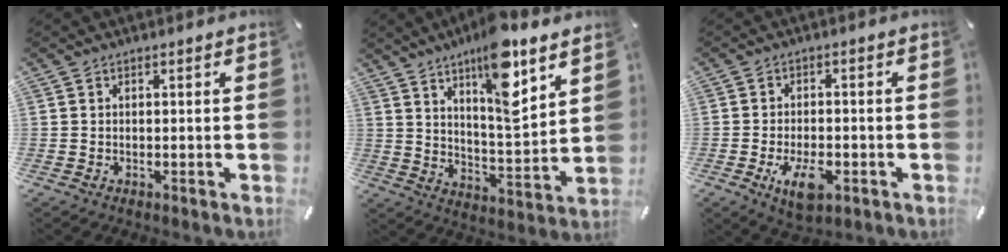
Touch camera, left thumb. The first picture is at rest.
{"total": 14.8, "force": [9.6, 3.9, 10.6], "torque": [-0.172, -0.055, 0.156]}
{"total": 7.6, "force": [-3.1, 3.9, 5.8], "torque": [-0.114, 0.001, -0.055]}